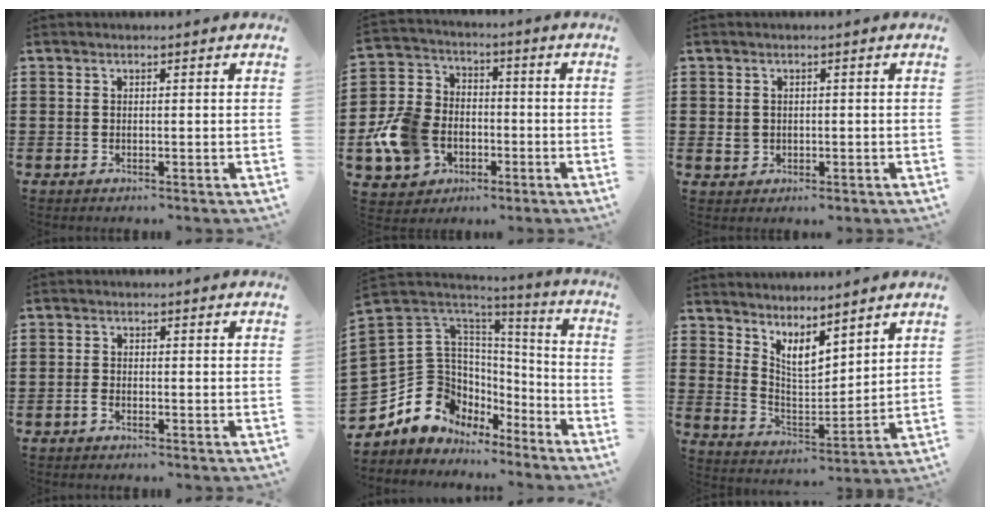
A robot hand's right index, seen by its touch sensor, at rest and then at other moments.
{"total": 11.0, "force": [-3.7, 8.6, 5.7], "torque": [-0.166, 0.020, -0.074]}
{"total": 1.7, "force": [-0.1, 1.6, 0.6], "torque": [-0.017, 0.007, -0.004]}
{"total": 1.2, "force": [-0.8, 0.5, 0.6], "torque": [-0.014, -0.003, -0.015]}
{"total": 11.8, "force": [-4.2, 10.4, 3.9], "torque": [-0.126, -0.019, -0.072]}
{"total": 5.4, "force": [4.5, 1.6, 2.6], "torque": [-0.066, -0.023, 0.081]}